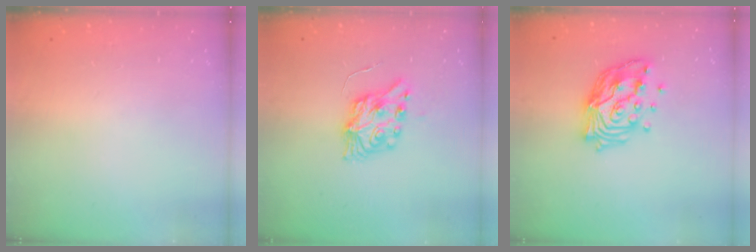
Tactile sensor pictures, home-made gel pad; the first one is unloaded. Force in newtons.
{"total": 8.1, "press": 8.1, "slide": 0.2}
{"total": 14.8, "press": 14.8, "slide": 1.2}